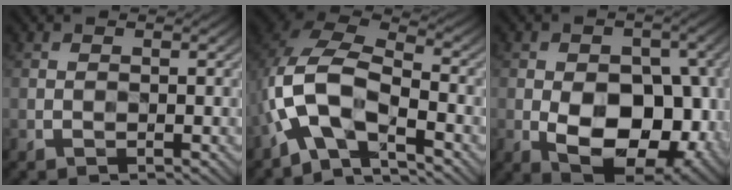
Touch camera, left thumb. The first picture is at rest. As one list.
[{"total": 10.2, "force": [-4.4, 5.1, 7.7], "torque": [-0.165, 0.008, -0.102]}, {"total": 13.9, "force": [-3.9, 8.6, 10.2], "torque": [-0.136, -0.023, -0.055]}]